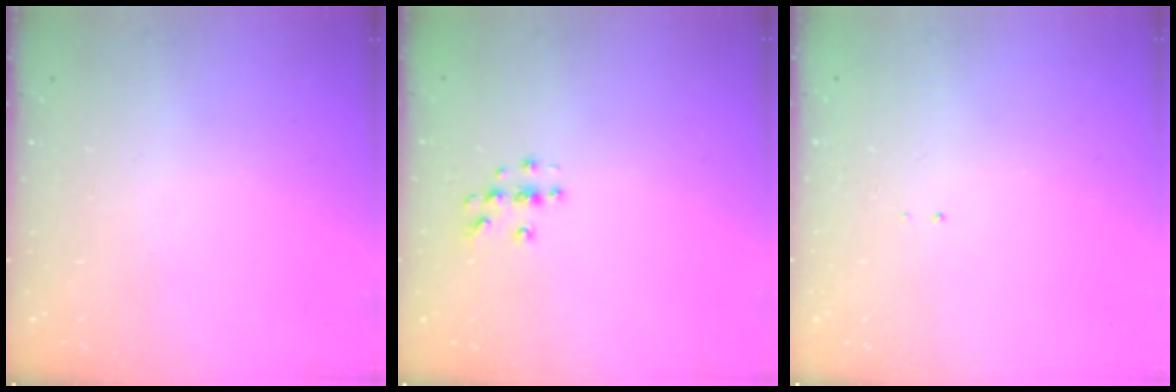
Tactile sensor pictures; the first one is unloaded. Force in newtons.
{"total": 4.0, "press": 4.0, "slide": 0.5}
{"total": 0.7, "press": 0.7, "slide": 0.1}